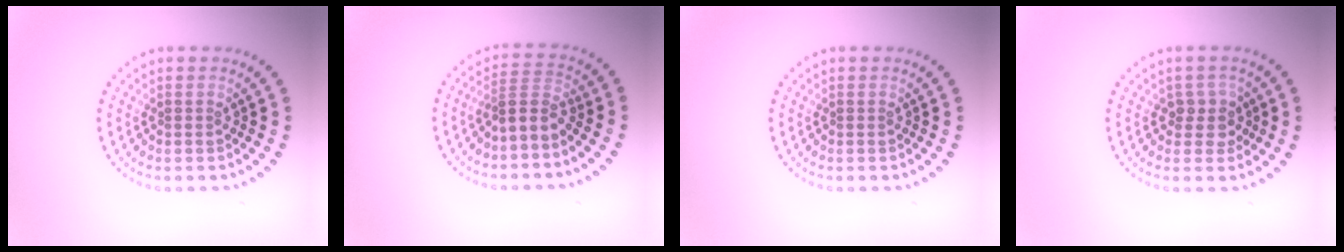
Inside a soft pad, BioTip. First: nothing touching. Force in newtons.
{"total": 2.6, "press": 2.0, "slide": 1.8}
{"total": 0.0}
{"total": 2.0, "press": 1.7, "slide": 1.1}